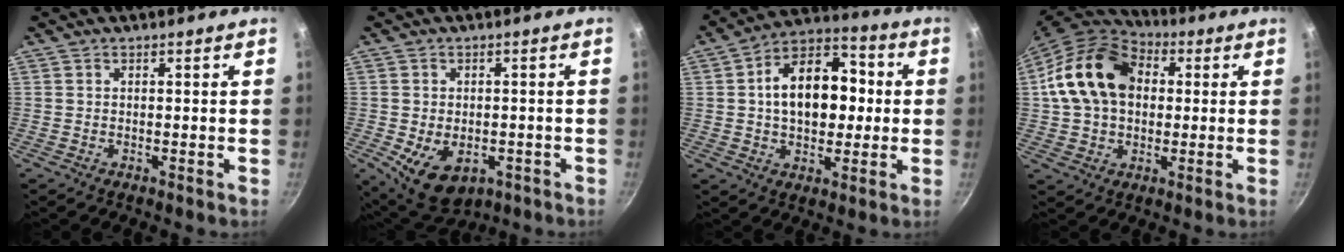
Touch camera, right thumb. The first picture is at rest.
{"total": 9.8, "force": [-3.1, 6.4, 6.7], "torque": [-0.085, -0.003, -0.031]}
{"total": 16.9, "force": [1.2, 11.4, 12.5], "torque": [-0.151, 0.033, 0.007]}
{"total": 17.4, "force": [2.7, 12.8, 11.5], "torque": [-0.187, 0.023, 0.033]}